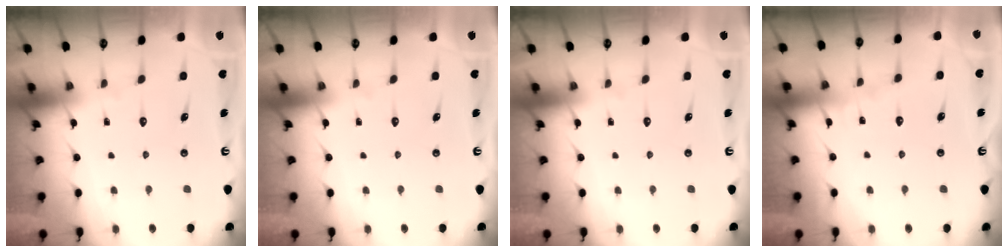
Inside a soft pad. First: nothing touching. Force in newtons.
{"total": 0.0}
{"total": 0.0}
{"total": 3.6, "press": 3.5, "slide": 0.3}